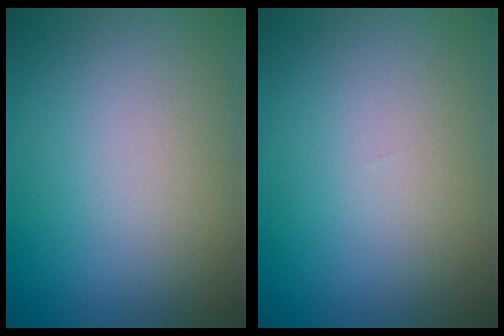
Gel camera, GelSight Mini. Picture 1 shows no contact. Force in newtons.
{"total": 0.0}